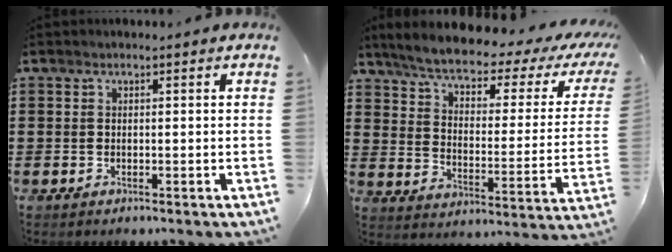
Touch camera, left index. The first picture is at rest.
{"total": 5.2, "force": [3.8, 1.0, 3.4], "torque": [-0.086, -0.026, 0.058]}